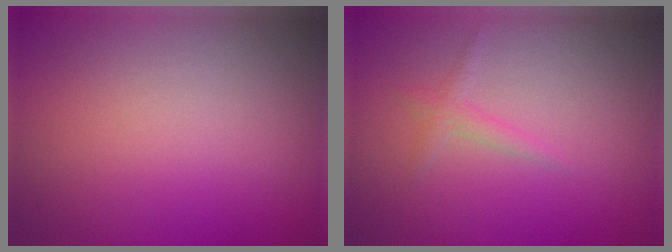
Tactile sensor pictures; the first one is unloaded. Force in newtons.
{"total": 1.1, "press": 1.1, "slide": 0.1}